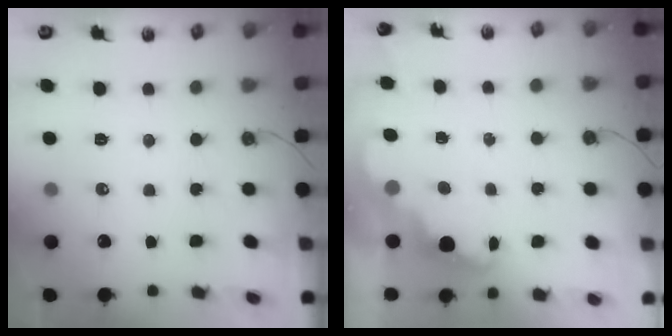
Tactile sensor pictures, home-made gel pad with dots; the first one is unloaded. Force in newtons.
{"total": 2.5, "press": 2.4, "slide": 0.6}